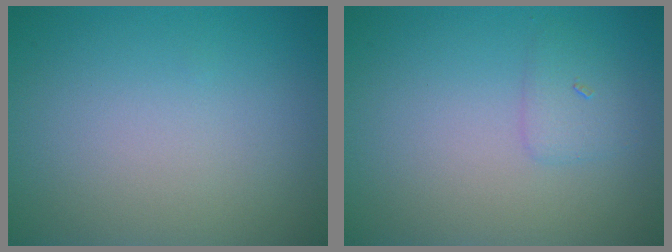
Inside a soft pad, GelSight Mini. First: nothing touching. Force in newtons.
{"total": 1.4, "press": 1.4, "slide": 0.1}